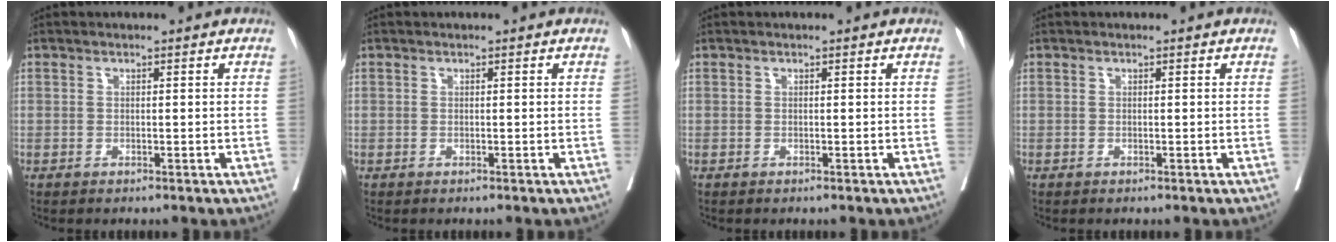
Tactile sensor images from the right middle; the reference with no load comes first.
{"total": 0.0}
{"total": 0.0}
{"total": 0.0}